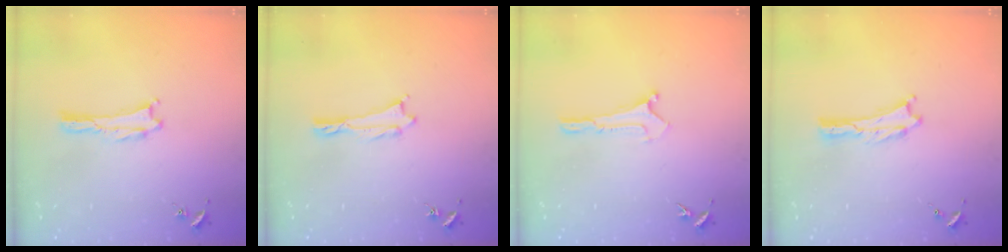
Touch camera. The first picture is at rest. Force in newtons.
{"total": 0.5, "press": 0.5, "slide": 0.2}
{"total": 0.0}
{"total": 0.0}